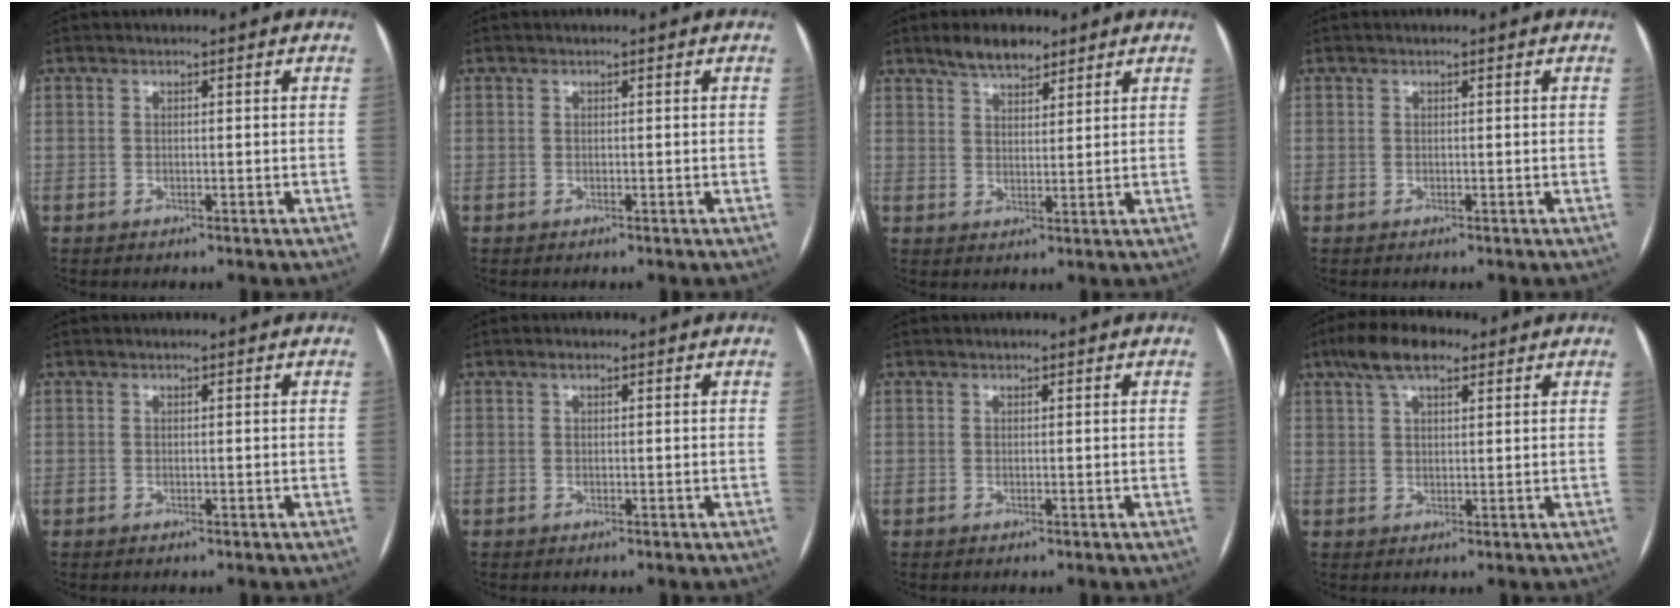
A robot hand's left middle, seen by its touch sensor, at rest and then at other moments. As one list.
[{"total": 0.0}, {"total": 5.2, "force": [4.1, 2.1, 2.5], "torque": [-0.045, 0.007, 0.074]}, {"total": 0.0}, {"total": 0.0}, {"total": 0.7, "force": [0.4, 0.3, 0.5], "torque": [-0.009, 0.005, 0.006]}, {"total": 0.0}, {"total": 7.3, "force": [4.6, 2.7, 4.9], "torque": [-0.098, 0.027, 0.081]}]